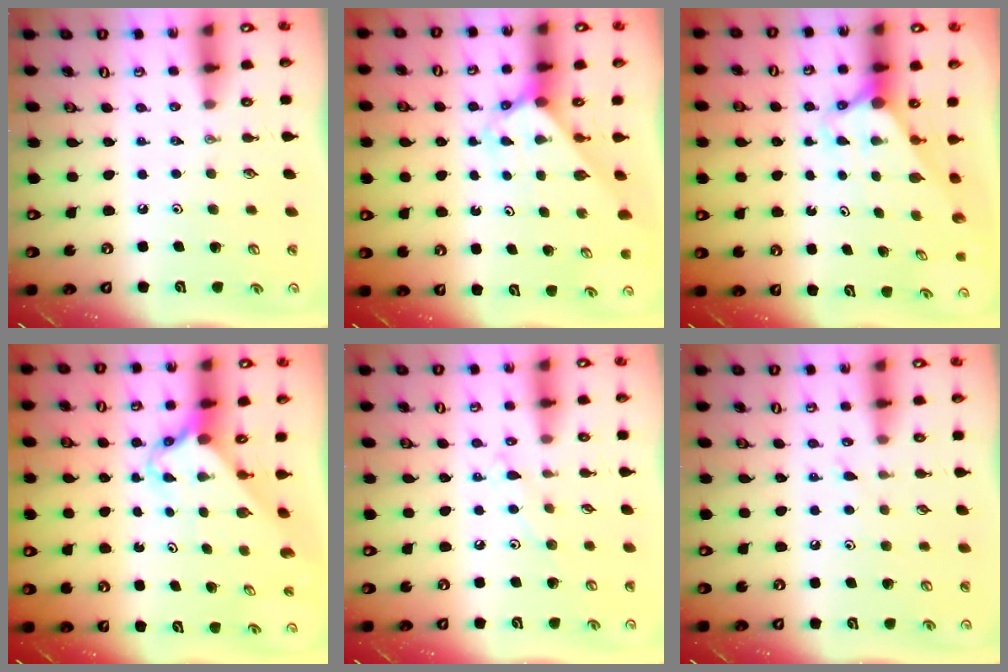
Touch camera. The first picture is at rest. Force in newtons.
{"total": 2.6, "press": 2.6, "slide": 0.2}
{"total": 2.8, "press": 2.8, "slide": 0.0}
{"total": 2.6, "press": 2.6, "slide": 0.3}
{"total": 6.3, "press": 6.3, "slide": 0.7}
{"total": 6.3, "press": 6.2, "slide": 0.7}